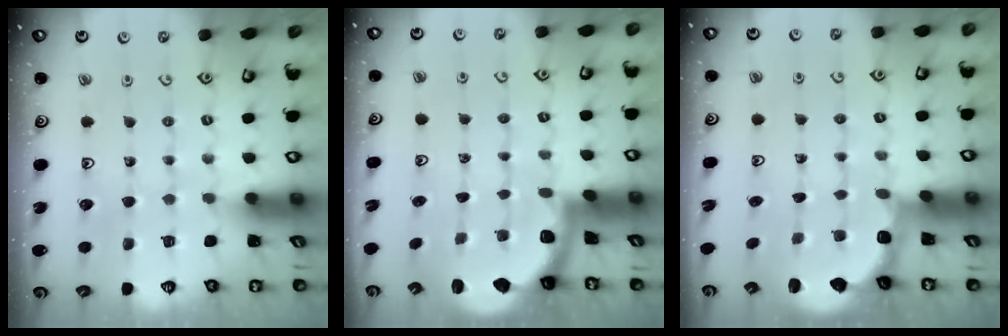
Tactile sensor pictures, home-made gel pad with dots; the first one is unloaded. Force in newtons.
{"total": 1.9, "press": 1.8, "slide": 0.5}
{"total": 2.7, "press": 2.0, "slide": 1.9}